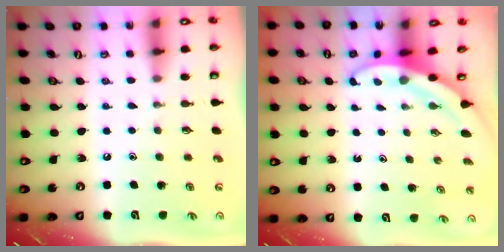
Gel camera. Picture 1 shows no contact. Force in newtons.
{"total": 3.5, "press": 3.5, "slide": 0.2}